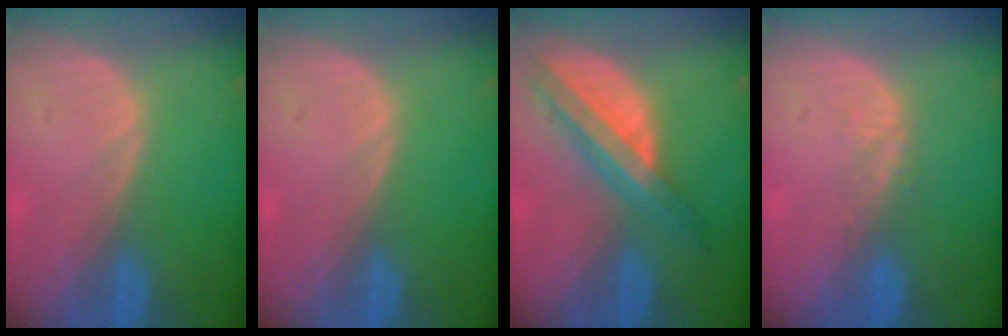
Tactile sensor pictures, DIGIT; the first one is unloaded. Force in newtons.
{"total": 0.0}
{"total": 8.1, "press": 6.8, "slide": 4.3}
{"total": 2.5, "press": 1.9, "slide": 1.7}